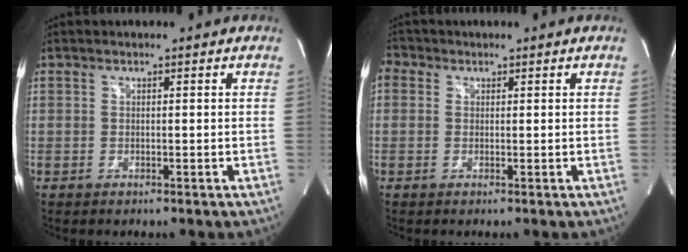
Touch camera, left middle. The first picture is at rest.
{"total": 2.6, "force": [0.9, 2.2, 0.9], "torque": [-0.021, 0.015, 0.015]}